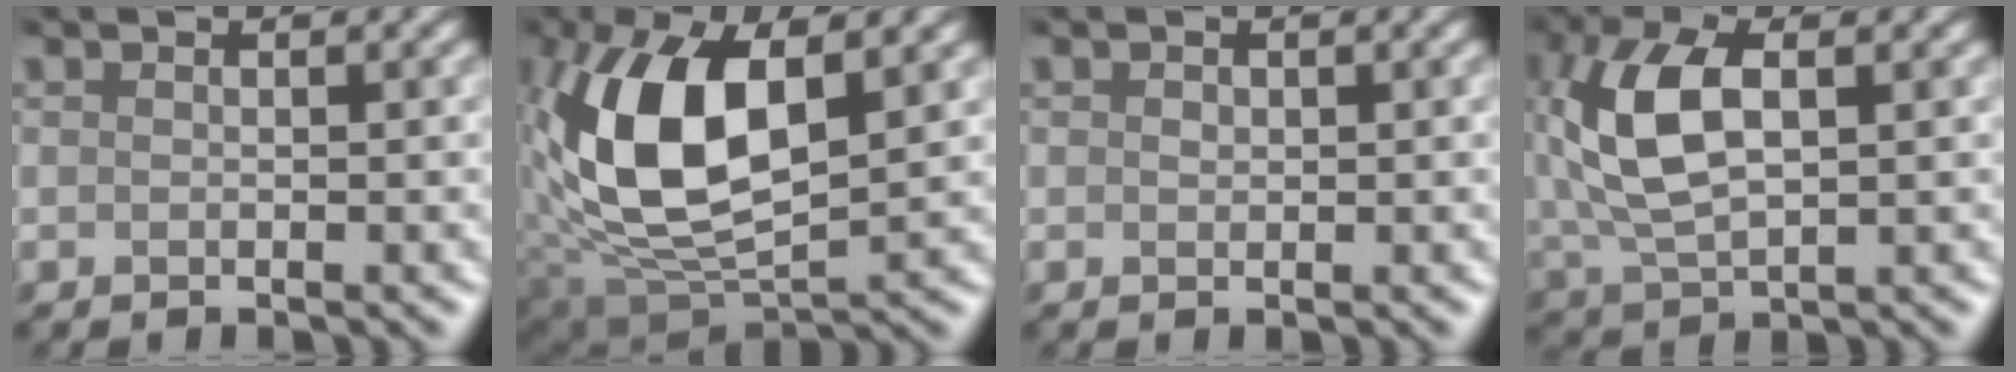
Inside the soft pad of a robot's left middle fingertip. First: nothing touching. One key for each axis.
{"total": 10.8, "fx": 2.0, "fy": 5.4, "fz": 9.1, "tx": -0.198, "ty": 0.006, "tz": 0.032}
{"total": 0.8, "fx": 0.3, "fy": 0.7, "fz": 0.2, "tx": 0.002, "ty": 0.002, "tz": 0.001}
{"total": 7.9, "fx": 2.0, "fy": 4.2, "fz": 6.3, "tx": -0.157, "ty": 0.009, "tz": 0.033}